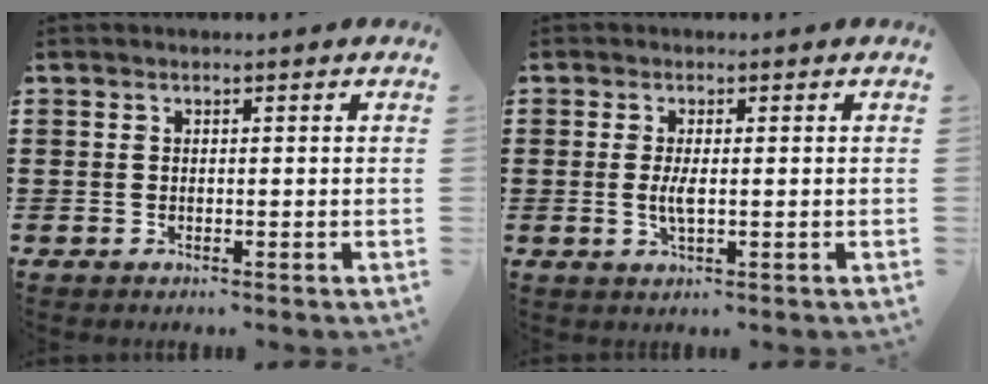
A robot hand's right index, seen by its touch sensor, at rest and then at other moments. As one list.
[{"total": 2.6, "force": [-0.2, 0.7, 2.6], "torque": [-0.054, -0.006, -0.005]}]